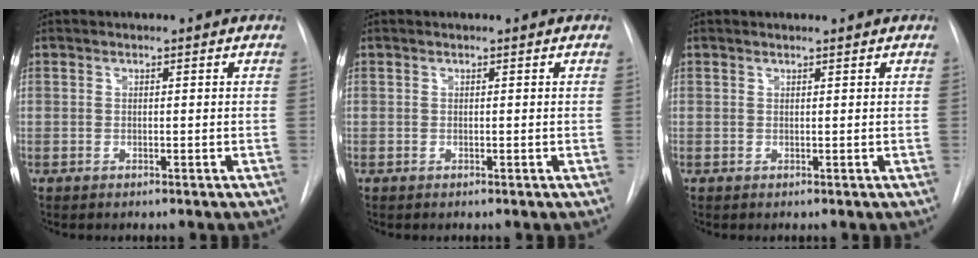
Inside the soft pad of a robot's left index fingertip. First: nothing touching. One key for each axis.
{"total": 0.0}
{"total": 1.1, "fx": 1.0, "fy": -0.1, "fz": 0.2, "tx": -0.007, "ty": 0.008, "tz": 0.019}